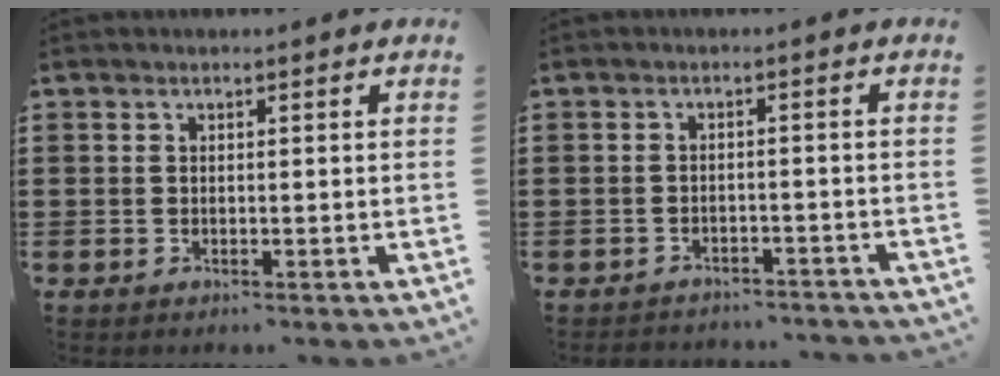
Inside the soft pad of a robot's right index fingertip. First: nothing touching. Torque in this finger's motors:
{"motor_torque": [-2.14, 0.00, -0.71, -0.21]}